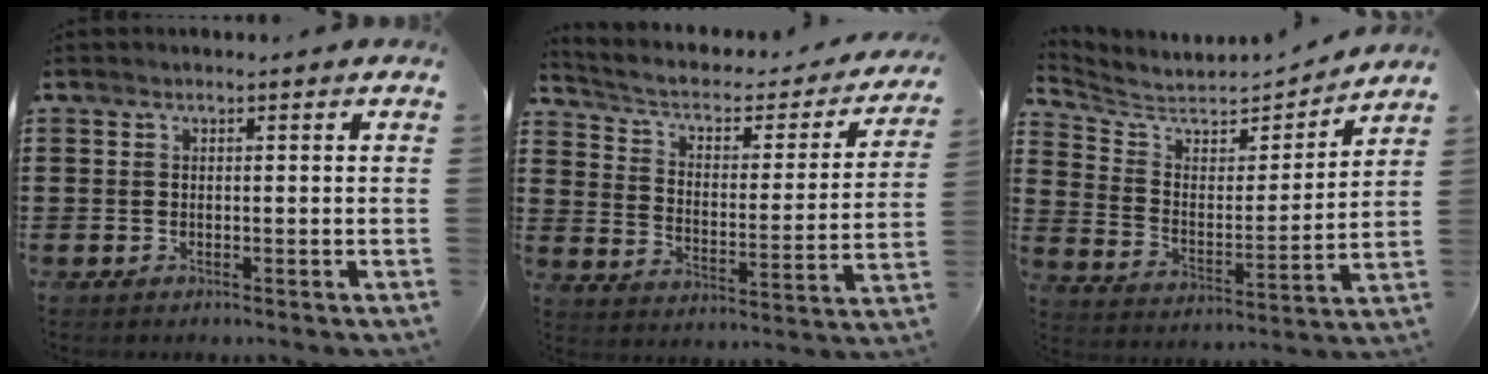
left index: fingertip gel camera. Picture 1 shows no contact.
{"total": 3.7, "force": [2.0, 2.0, 2.4], "torque": [-0.060, -0.015, 0.023]}
{"total": 5.0, "force": [4.8, 1.0, 0.8], "torque": [-0.047, -0.042, 0.078]}